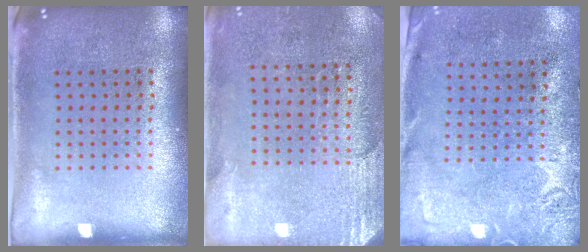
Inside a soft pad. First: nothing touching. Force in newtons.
{"total": 2.6, "press": 2.3, "slide": 1.2}
{"total": 2.7, "press": 2.2, "slide": 1.7}